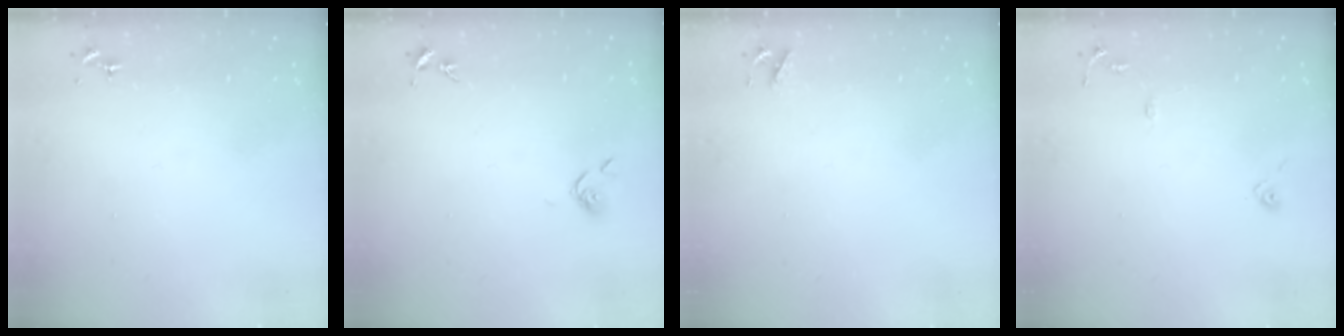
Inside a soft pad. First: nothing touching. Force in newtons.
{"total": 4.3, "press": 4.2, "slide": 0.6}
{"total": 4.1, "press": 4.0, "slide": 0.7}
{"total": 8.0, "press": 8.0, "slide": 0.8}